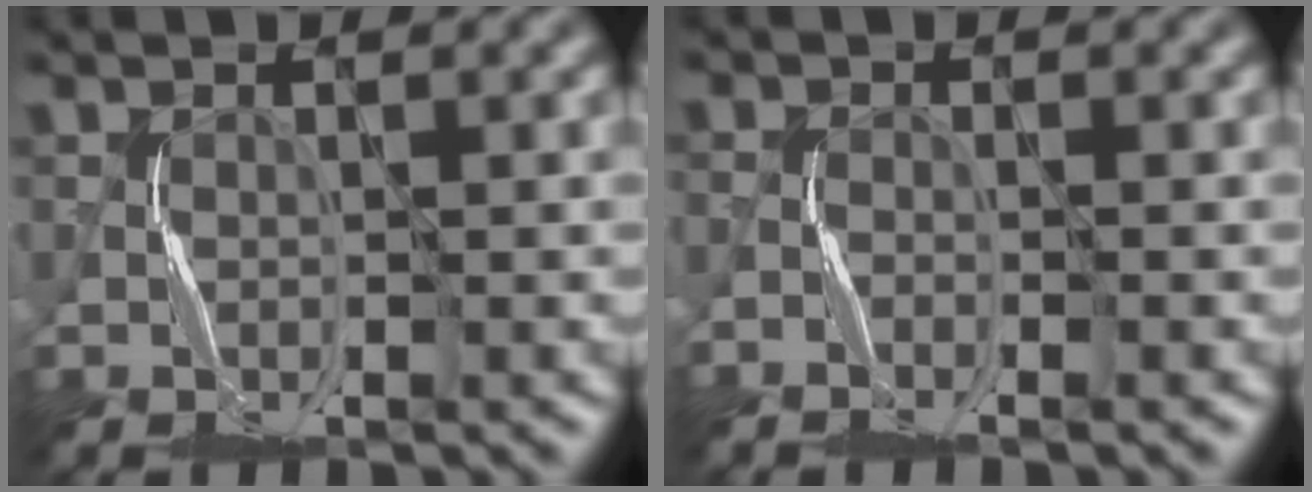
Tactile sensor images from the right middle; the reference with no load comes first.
{"total": 1.8, "force": [-1.7, 0.1, 0.4], "torque": [-0.007, 0.002, -0.038]}